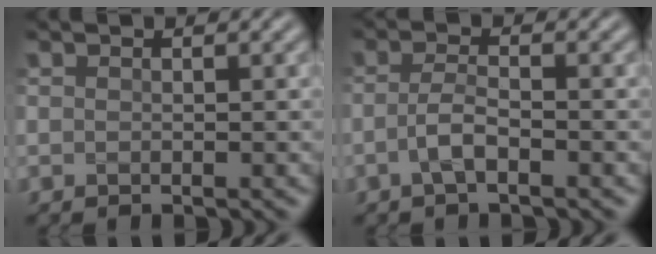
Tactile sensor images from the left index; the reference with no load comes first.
{"total": 2.0, "force": [-0.7, 0.5, 1.8], "torque": [-0.039, 0.007, -0.021]}